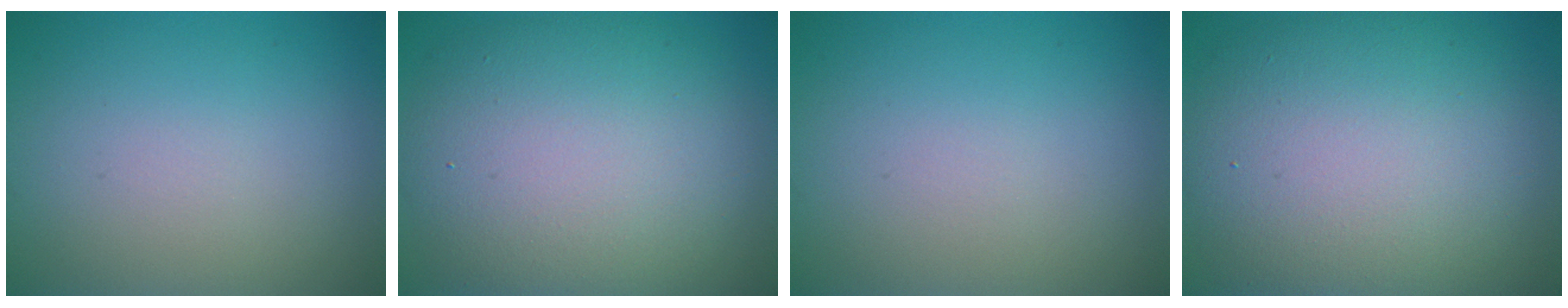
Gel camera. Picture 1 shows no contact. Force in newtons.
{"total": 11.4, "press": 11.4, "slide": 0.8}
{"total": 0.0}
{"total": 12.9, "press": 12.9, "slide": 1.0}